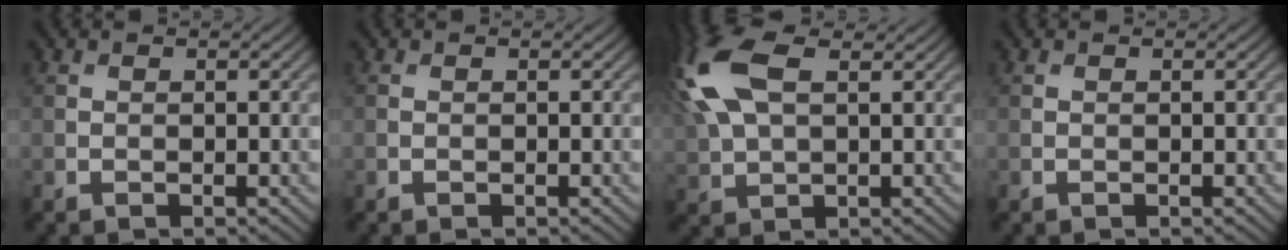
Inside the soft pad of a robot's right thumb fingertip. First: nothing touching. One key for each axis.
{"total": 0.0}
{"total": 13.3, "fx": 4.7, "fy": 6.8, "fz": 10.5, "tx": -0.279, "ty": 0.023, "tz": 0.083}
{"total": 0.0}